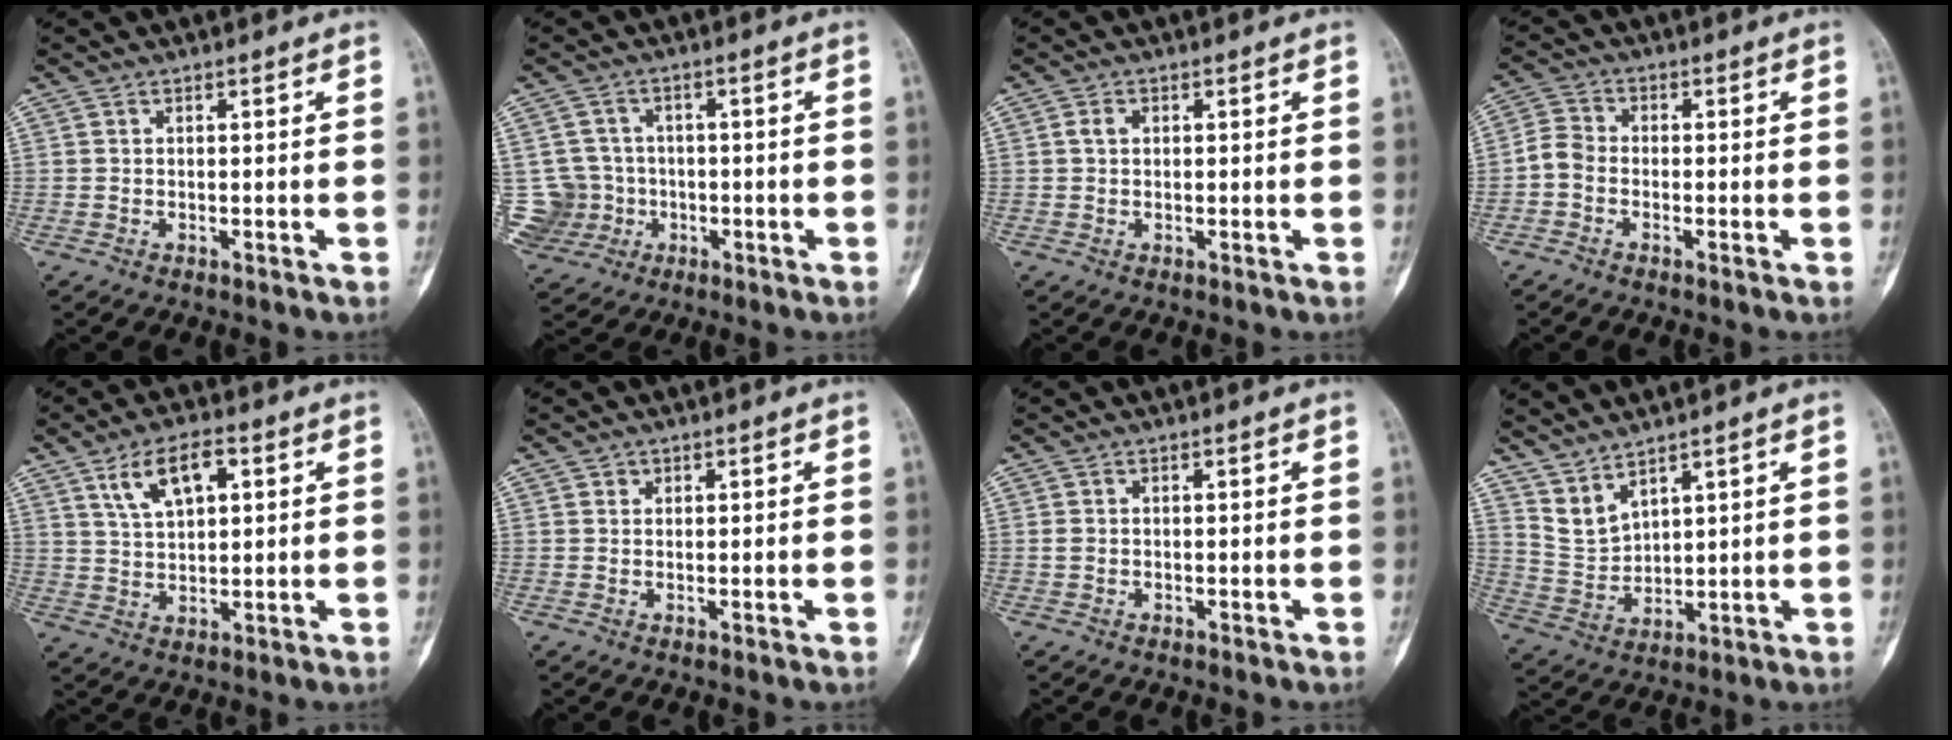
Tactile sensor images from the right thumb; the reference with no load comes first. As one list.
[{"total": 8.5, "force": [-1.3, 8.3, 1.4], "torque": [-0.015, 0.023, -0.015]}, {"total": 1.5, "force": [0.3, 1.1, 1.0], "torque": [-0.018, 0.005, 0.005]}, {"total": 3.8, "force": [-1.5, 2.7, 2.2], "torque": [-0.039, 0.014, -0.044]}, {"total": 8.7, "force": [3.8, 4.3, 6.5], "torque": [-0.105, -0.005, 0.071]}, {"total": 0.9, "force": [0.5, 0.8, 0.1], "torque": [0.009, -0.001, 0.006]}, {"total": 0.7, "force": [0.0, 0.6, 0.4], "torque": [-0.012, 0.000, 0.001]}, {"total": 5.6, "force": [4.9, 1.7, 2.2], "torque": [-0.041, -0.037, 0.117]}]